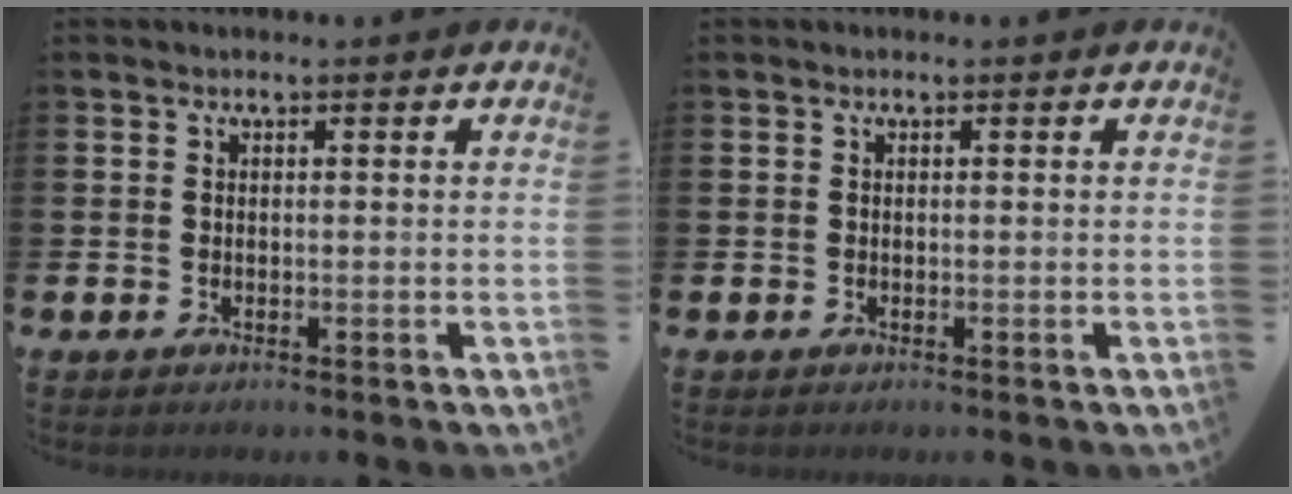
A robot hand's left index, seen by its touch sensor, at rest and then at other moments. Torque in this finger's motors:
{"motor_torque": [-0.04, 0.04, -0.02, 0.01]}